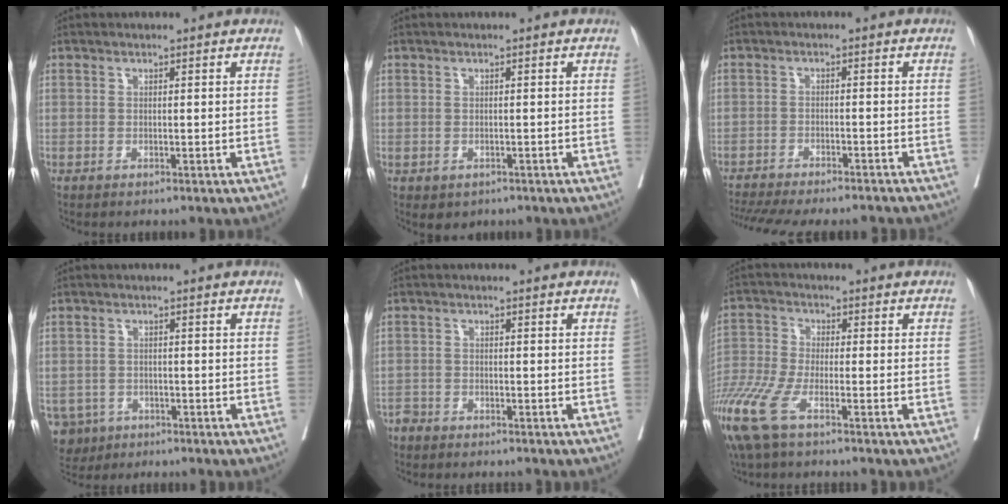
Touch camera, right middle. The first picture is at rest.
{"total": 2.0, "force": [-1.1, 1.5, 0.7], "torque": [-0.008, -0.001, -0.008]}
{"total": 16.9, "force": [-15.2, 2.9, 6.7], "torque": [-0.157, -0.023, -0.208]}
{"total": 5.5, "force": [-3.0, 4.5, 0.8], "torque": [-0.020, 0.004, -0.045]}
{"total": 3.5, "force": [-3.4, 1.1, 0.3], "torque": [0.000, -0.006, -0.059]}
{"total": 10.0, "force": [-6.6, 1.8, 7.3], "torque": [-0.169, -0.018, -0.133]}